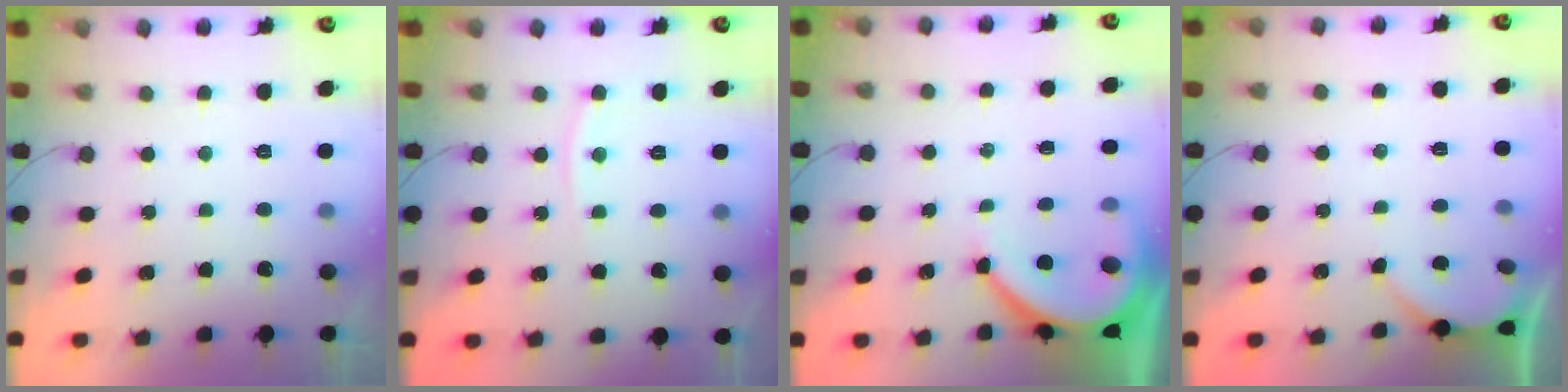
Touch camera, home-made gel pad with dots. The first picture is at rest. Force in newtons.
{"total": 3.7, "press": 3.7, "slide": 0.4}
{"total": 8.3, "press": 8.2, "slide": 1.1}
{"total": 2.1, "press": 2.1, "slide": 0.2}